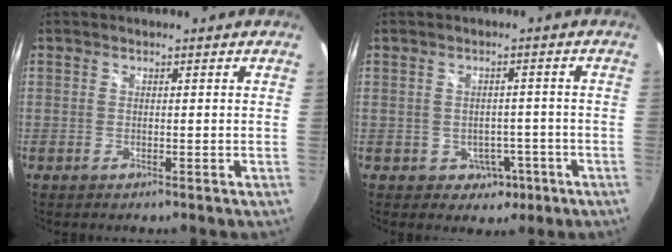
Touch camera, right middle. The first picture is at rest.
{"total": 4.4, "force": [-1.9, 3.8, 1.5], "torque": [-0.037, 0.009, -0.010]}